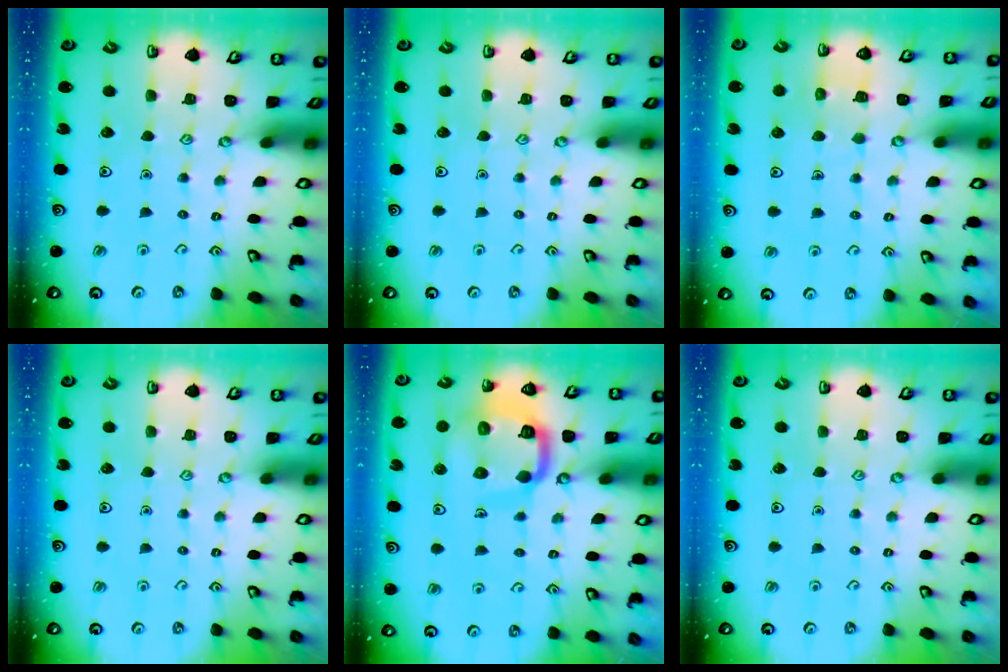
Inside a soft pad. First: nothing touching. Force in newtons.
{"total": 0.0}
{"total": 4.8, "press": 4.7, "slide": 0.3}
{"total": 0.0}
{"total": 13.5, "press": 13.4, "slide": 1.5}
{"total": 0.0}